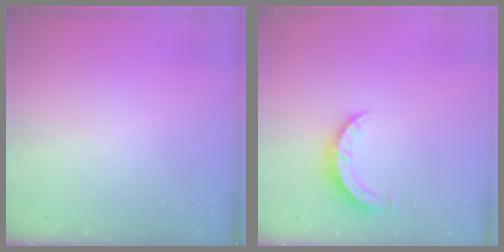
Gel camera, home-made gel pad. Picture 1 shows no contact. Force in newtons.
{"total": 5.1, "press": 5.1, "slide": 0.5}